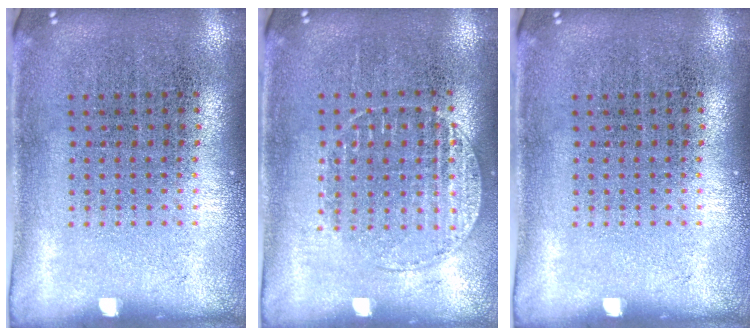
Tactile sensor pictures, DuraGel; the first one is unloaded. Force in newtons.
{"total": 1.1, "press": 1.1, "slide": 0.4}
{"total": 0.0}